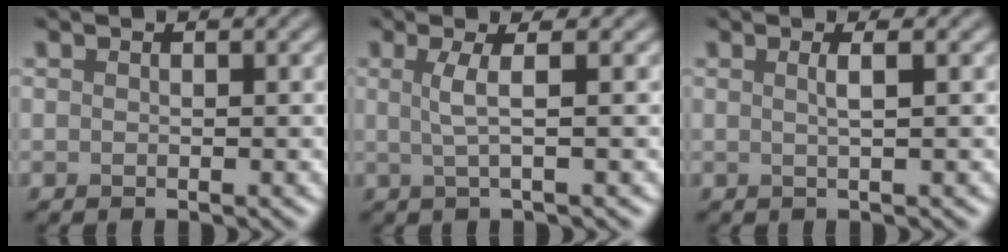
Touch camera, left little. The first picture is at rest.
{"total": 2.6, "force": [0.4, 0.6, 2.5], "torque": [-0.046, 0.001, 0.002]}
{"total": 1.7, "force": [0.4, 0.6, 1.6], "torque": [-0.021, 0.003, -0.004]}